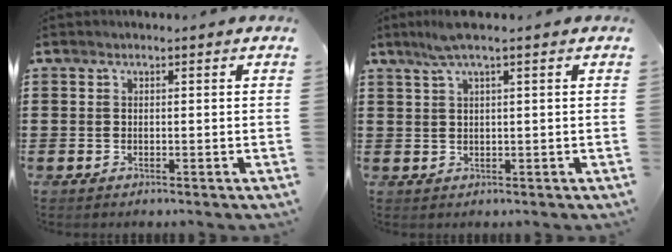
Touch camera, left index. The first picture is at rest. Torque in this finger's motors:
{"motor_torque": [1.05, -0.65, 0.32, 0.06]}